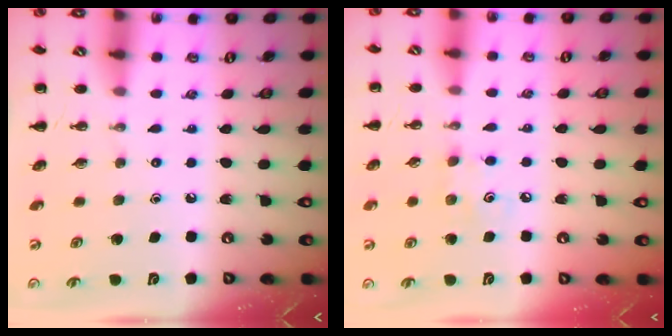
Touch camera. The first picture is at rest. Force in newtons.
{"total": 3.8, "press": 3.7, "slide": 0.8}